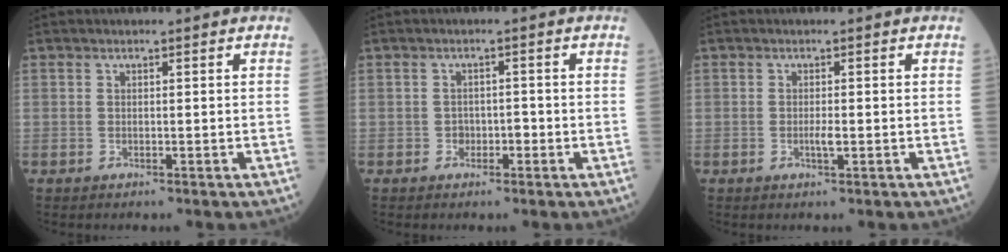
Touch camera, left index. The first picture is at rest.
{"total": 1.6, "force": [-0.7, 1.2, 0.9], "torque": [-0.008, 0.006, -0.010]}
{"total": 1.4, "force": [-0.3, 0.2, 1.3], "torque": [-0.029, -0.002, -0.004]}